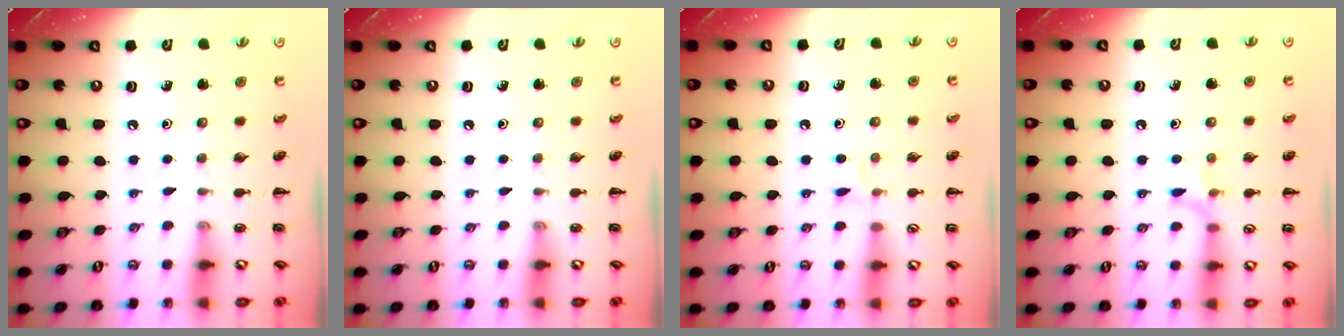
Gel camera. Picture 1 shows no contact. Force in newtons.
{"total": 0.0}
{"total": 3.7, "press": 3.5, "slide": 1.2}
{"total": 6.4, "press": 6.1, "slide": 2.1}